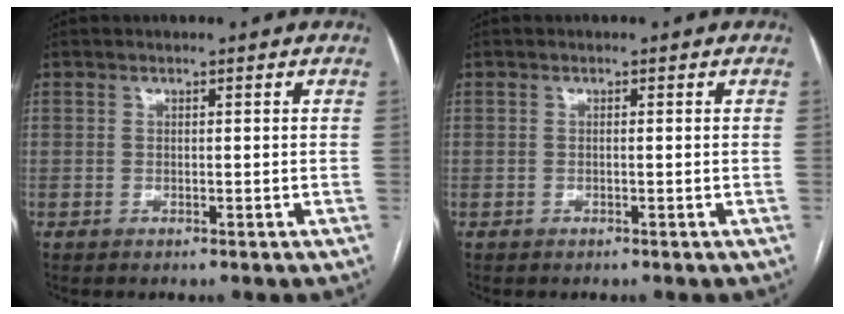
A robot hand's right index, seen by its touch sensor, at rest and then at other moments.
{"total": 0.0}